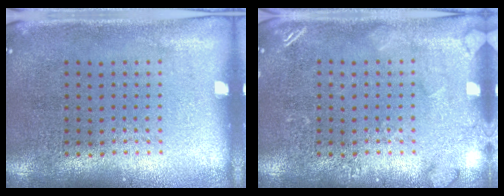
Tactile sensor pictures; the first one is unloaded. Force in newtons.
{"total": 2.0, "press": 2.0, "slide": 0.4}